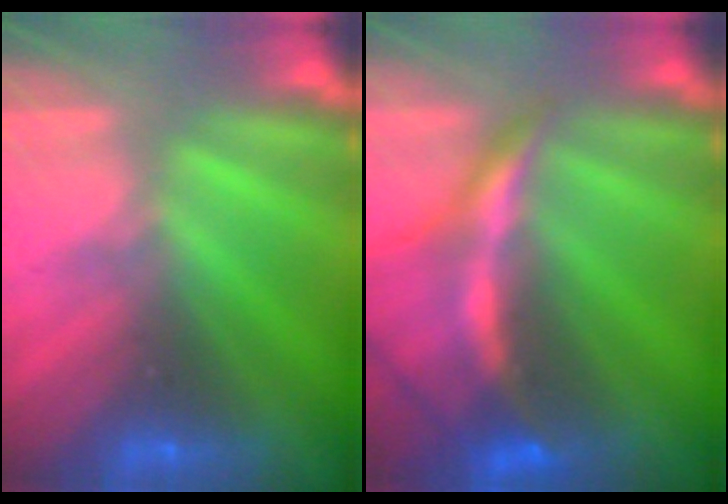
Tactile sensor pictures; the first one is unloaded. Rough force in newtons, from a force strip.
{"total": 5.7}